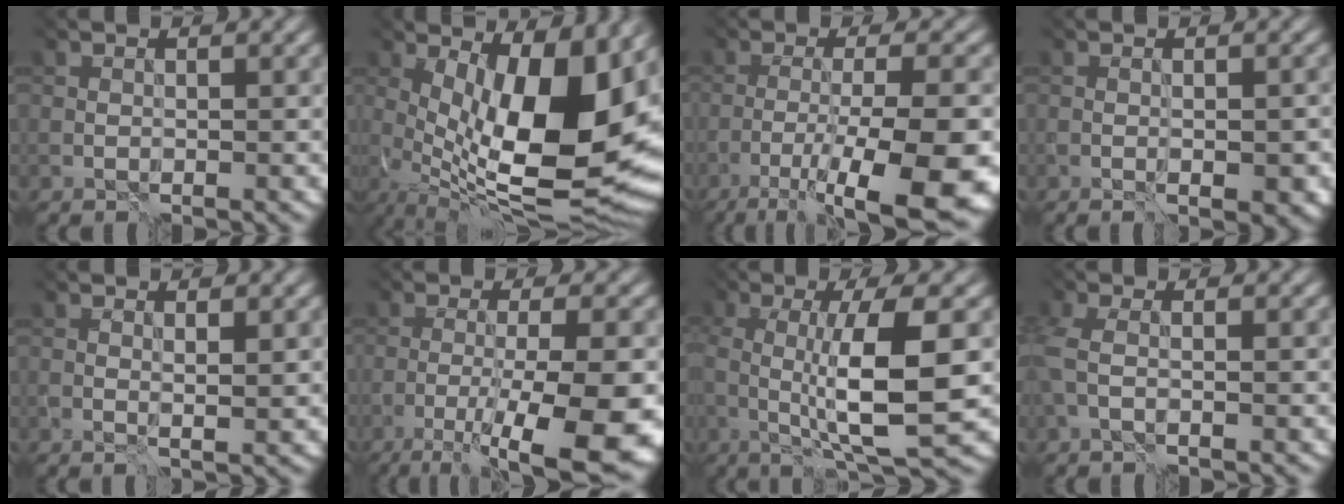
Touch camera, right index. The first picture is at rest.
{"total": 15.5, "force": [0.5, 6.6, 14.0], "torque": [-0.209, -0.015, 0.022]}
{"total": 10.8, "force": [-5.4, 2.0, 9.2], "torque": [-0.145, -0.020, -0.082]}
{"total": 2.4, "force": [-0.9, 0.6, 2.1], "torque": [-0.029, -0.008, -0.008]}
{"total": 1.0, "force": [0.6, -0.3, 0.7], "torque": [-0.012, -0.006, 0.012]}
{"total": 10.2, "force": [-4.3, 1.8, 9.1], "torque": [-0.134, -0.016, -0.061]}
{"total": 7.7, "force": [-0.6, 1.3, 7.5], "torque": [-0.127, -0.015, -0.007]}
{"total": 1.8, "force": [-0.5, 0.6, 1.6], "torque": [-0.055, -0.004, -0.013]}